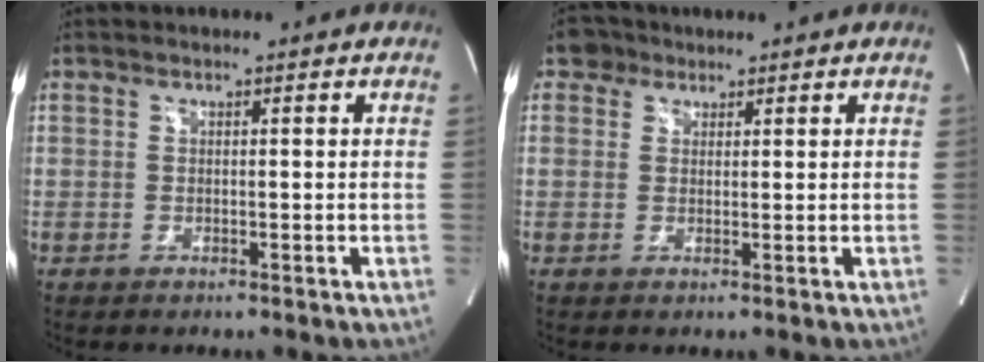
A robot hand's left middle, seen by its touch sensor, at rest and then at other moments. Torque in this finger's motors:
{"motor_torque": [-0.18, -0.08, -0.07, -0.02]}